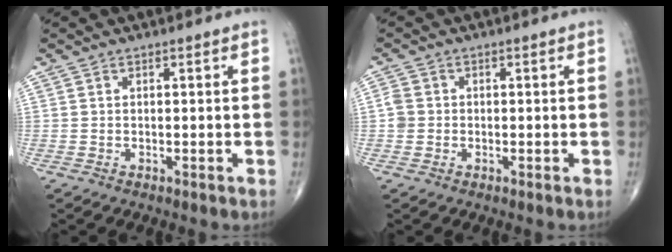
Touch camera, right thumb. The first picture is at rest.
{"total": 2.7, "force": [-0.2, 2.4, 1.1], "torque": [-0.015, 0.005, -0.006]}